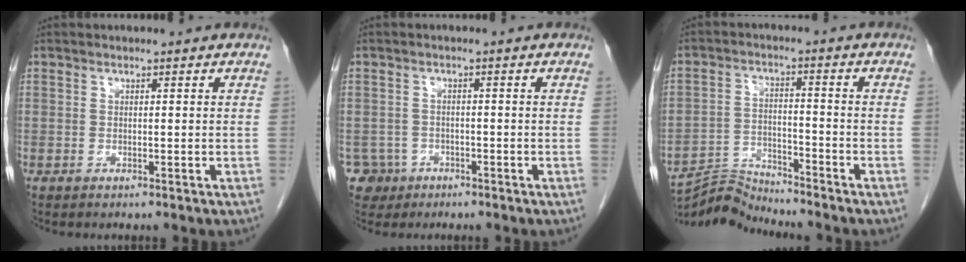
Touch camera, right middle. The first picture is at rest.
{"total": 3.9, "force": [-2.2, 3.3, -0.2], "torque": [0.006, 0.009, -0.036]}
{"total": 7.1, "force": [-7.0, -0.9, -0.8], "torque": [0.004, 0.001, -0.128]}